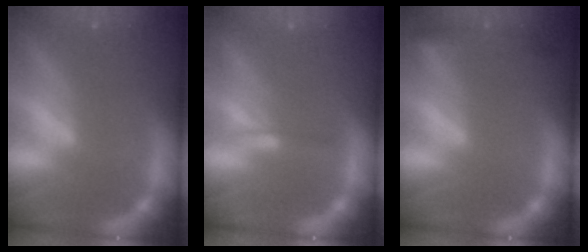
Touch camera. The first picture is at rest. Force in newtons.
{"total": 0.9}
{"total": 2.9}